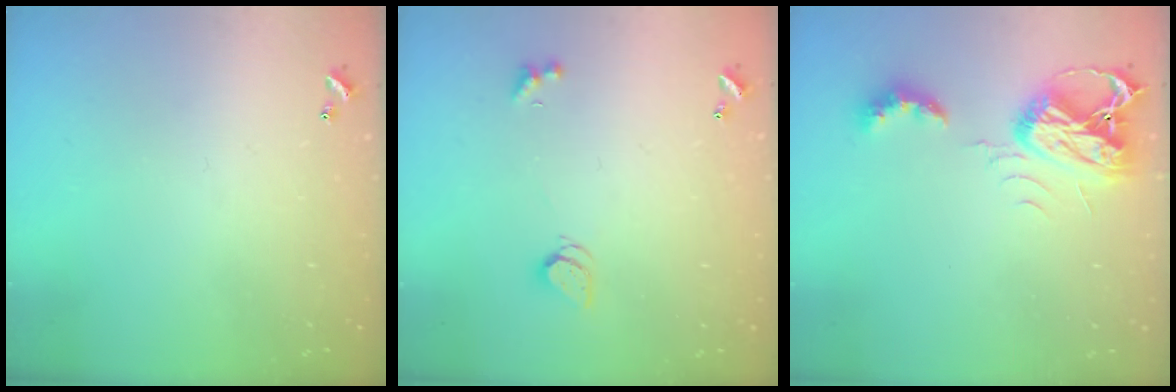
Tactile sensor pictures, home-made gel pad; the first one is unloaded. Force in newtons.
{"total": 1.7, "press": 1.7, "slide": 0.4}
{"total": 7.9, "press": 7.9, "slide": 0.8}